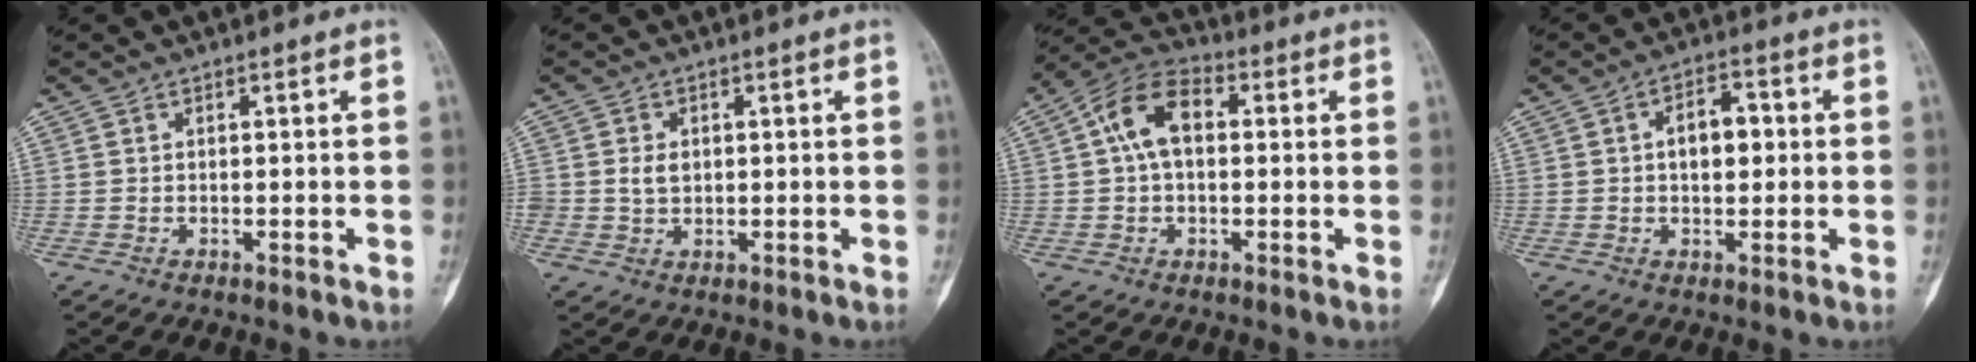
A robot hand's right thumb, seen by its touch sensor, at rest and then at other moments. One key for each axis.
{"total": 3.0, "fx": 0.4, "fy": 2.3, "fz": 1.9, "tx": -0.023, "ty": 0.000, "tz": 0.011}
{"total": 10.3, "fx": 1.6, "fy": 6.2, "fz": 8.1, "tx": -0.145, "ty": 0.031, "tz": 0.019}
{"total": 6.5, "fx": 0.7, "fy": 3.7, "fz": 5.3, "tx": -0.067, "ty": 0.013, "tz": 0.004}